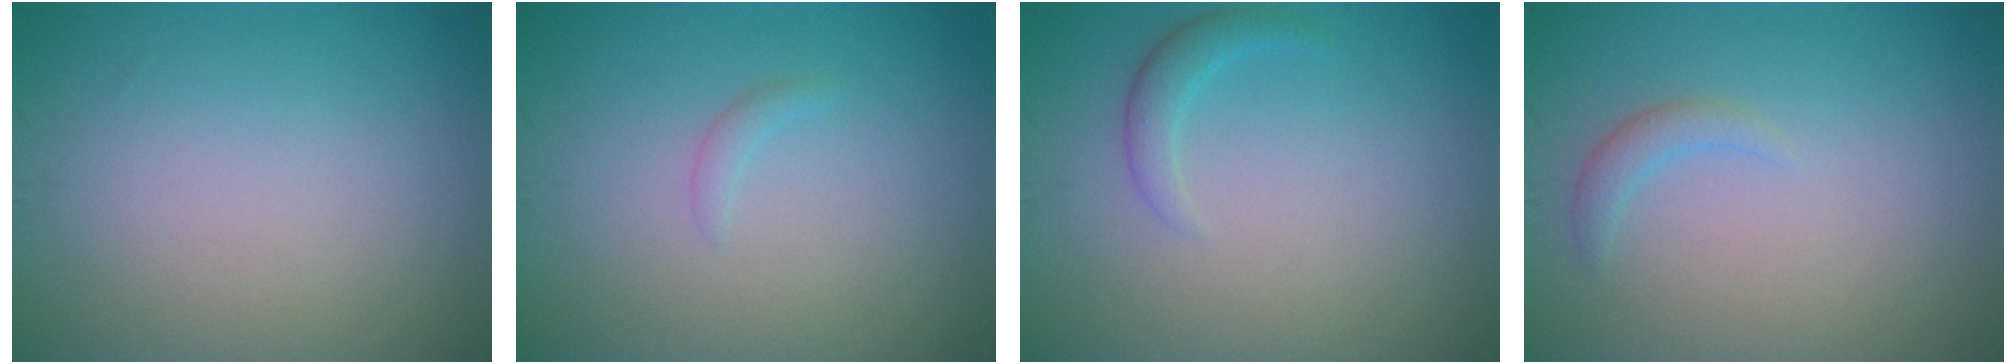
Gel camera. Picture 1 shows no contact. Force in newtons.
{"total": 0.7, "press": 0.7, "slide": 0.1}
{"total": 1.5, "press": 1.5, "slide": 0.2}
{"total": 1.3, "press": 1.3, "slide": 0.1}